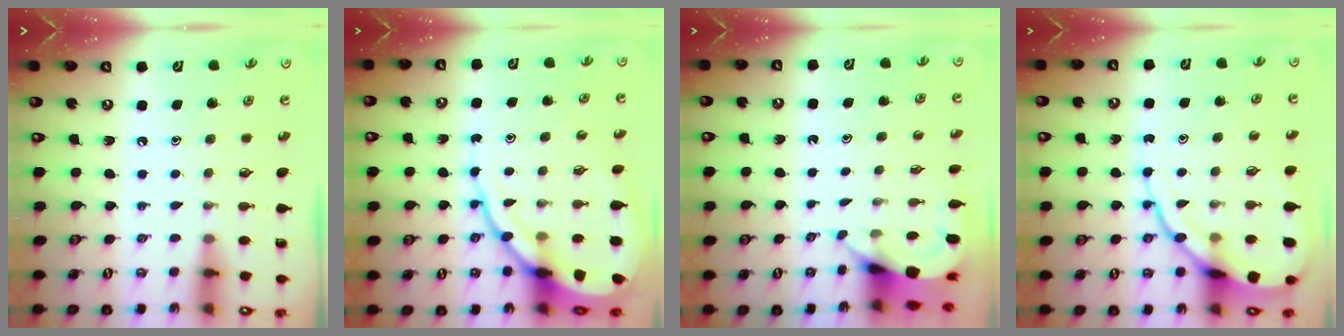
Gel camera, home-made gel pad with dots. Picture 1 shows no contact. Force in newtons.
{"total": 13.8, "press": 13.7, "slide": 1.3}
{"total": 3.6, "press": 3.6, "slide": 0.2}
{"total": 13.6, "press": 13.5, "slide": 1.5}